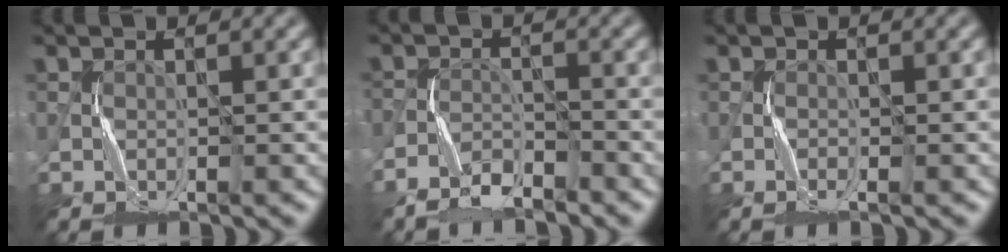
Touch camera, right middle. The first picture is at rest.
{"total": 3.5, "force": [-3.2, 1.1, 1.1], "torque": [-0.023, -0.001, -0.064]}
{"total": 0.9, "force": [-0.5, 0.0, 0.8], "torque": [-0.015, 0.000, -0.010]}